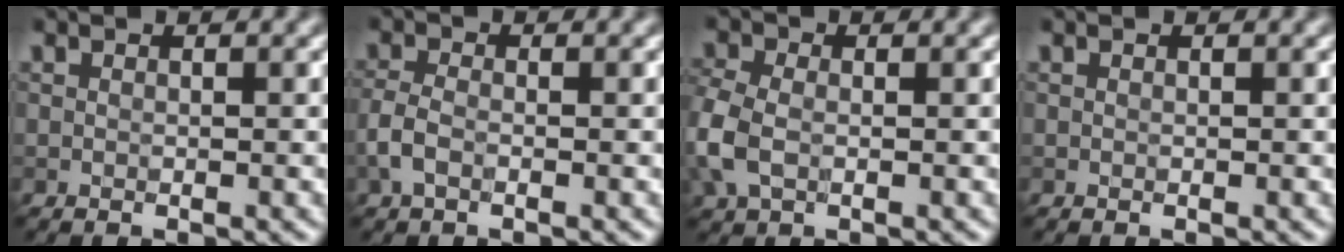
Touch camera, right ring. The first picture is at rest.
{"total": 2.2, "force": [-1.0, 1.2, 1.6], "torque": [-0.039, 0.002, -0.028]}
{"total": 4.2, "force": [-0.9, 2.9, 2.9], "torque": [-0.084, -0.001, -0.029]}
{"total": 0.0}